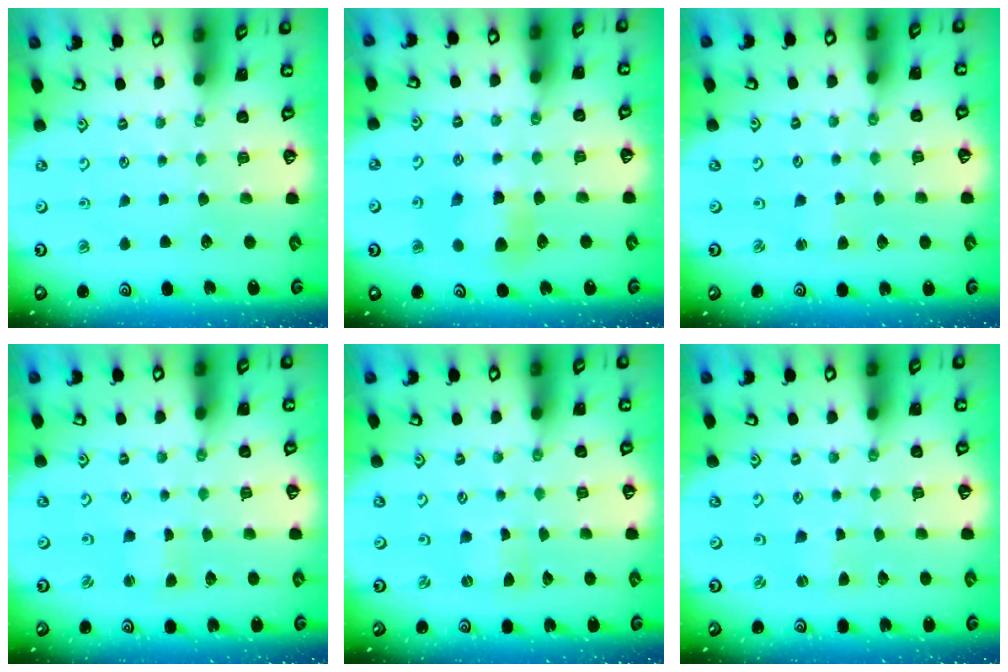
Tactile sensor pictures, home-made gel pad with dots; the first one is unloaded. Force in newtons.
{"total": 5.3, "press": 5.3, "slide": 0.2}
{"total": 0.7, "press": 0.7, "slide": 0.1}
{"total": 0.7, "press": 0.7, "slide": 0.2}
{"total": 0.0}
{"total": 1.5, "press": 1.4, "slide": 0.2}